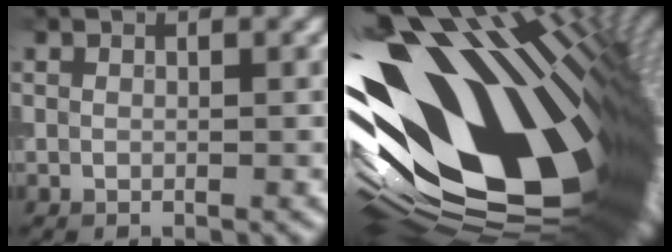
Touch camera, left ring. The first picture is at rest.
{"total": 20.0, "force": [0.3, 10.0, 17.2], "torque": [-0.300, -0.081, 0.025]}